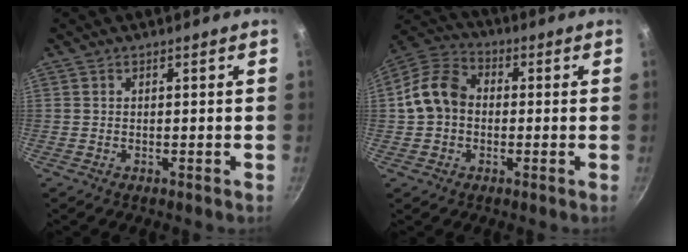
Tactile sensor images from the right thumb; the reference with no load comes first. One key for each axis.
{"total": 10.1, "fx": -0.2, "fy": 8.0, "fz": 6.2, "tx": -0.092, "ty": 0.029, "tz": -0.022}